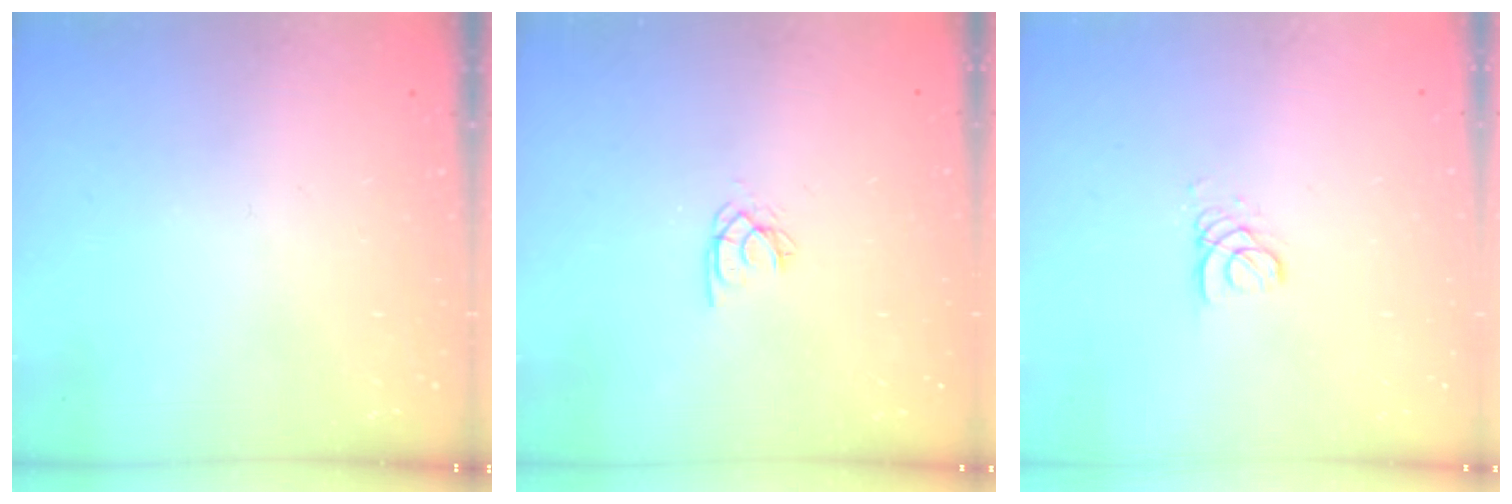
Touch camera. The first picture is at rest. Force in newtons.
{"total": 2.0, "press": 2.0, "slide": 0.4}
{"total": 2.6, "press": 2.6, "slide": 0.2}